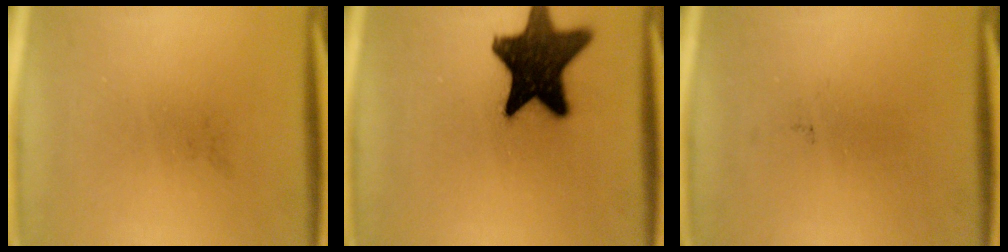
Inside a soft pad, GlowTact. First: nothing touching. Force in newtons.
{"total": 16.8}
{"total": 0.0}